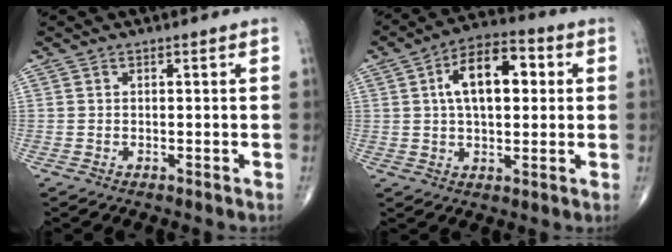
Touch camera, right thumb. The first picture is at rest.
{"total": 13.0, "force": [2.7, 6.8, 10.7], "torque": [-0.160, 0.018, 0.038]}